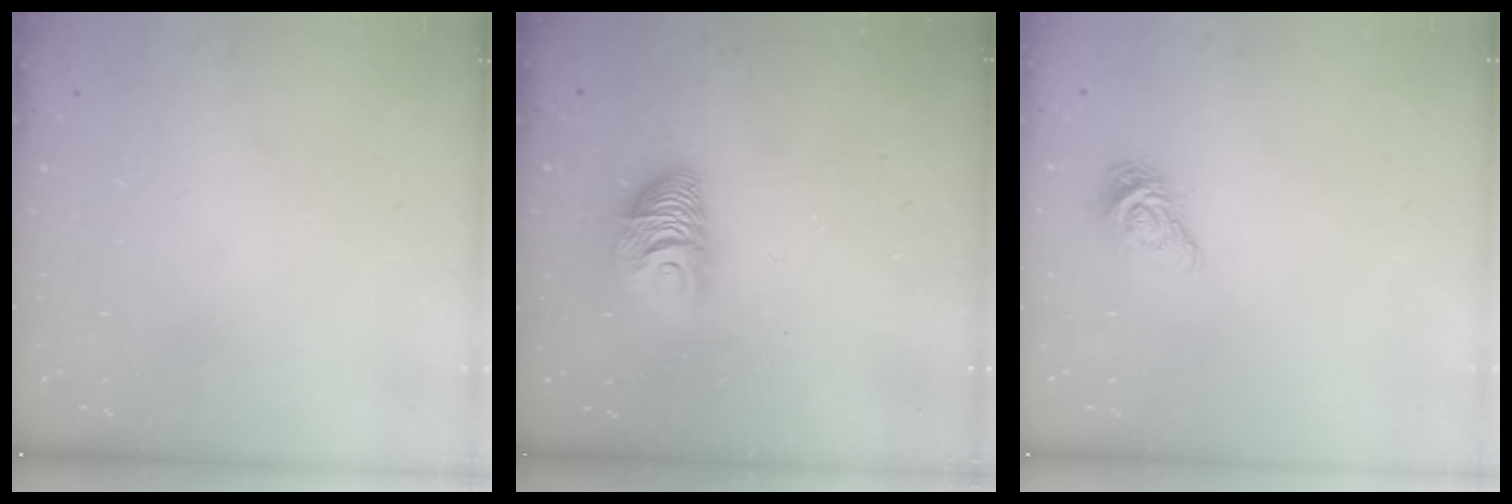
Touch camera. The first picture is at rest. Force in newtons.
{"total": 9.0, "press": 9.0, "slide": 0.5}
{"total": 9.4, "press": 9.4, "slide": 0.5}